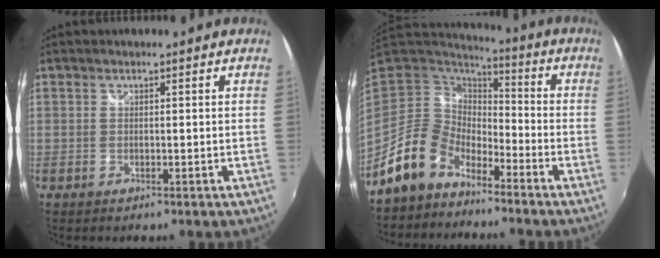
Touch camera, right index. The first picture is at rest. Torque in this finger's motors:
{"motor_torque": [-0.09, -0.34, -0.44, -0.21]}